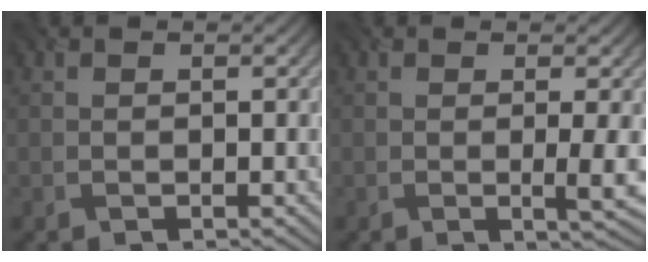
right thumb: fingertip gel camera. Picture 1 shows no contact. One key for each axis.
{"total": 2.7, "fx": 0.1, "fy": 0.3, "fz": 2.7, "tx": -0.052, "ty": -0.002, "tz": -0.001}